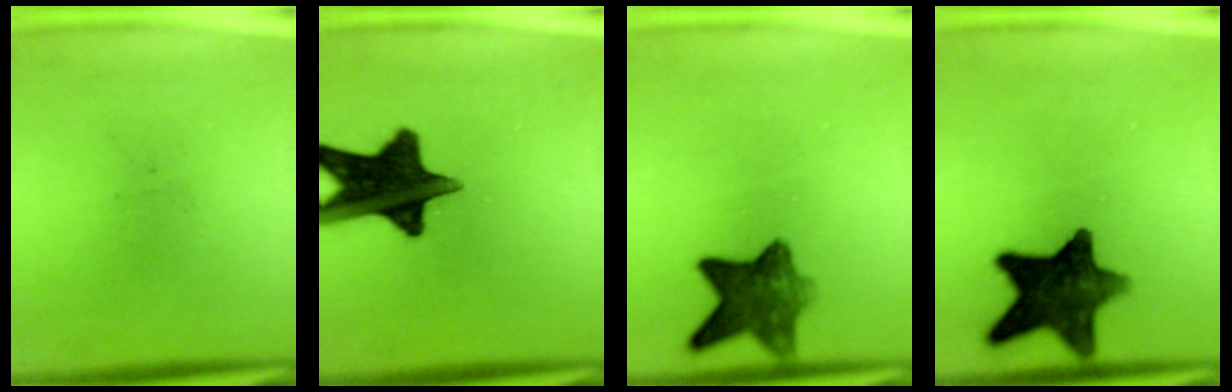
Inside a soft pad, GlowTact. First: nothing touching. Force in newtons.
{"total": 15.3}
{"total": 8.2}
{"total": 13.2}